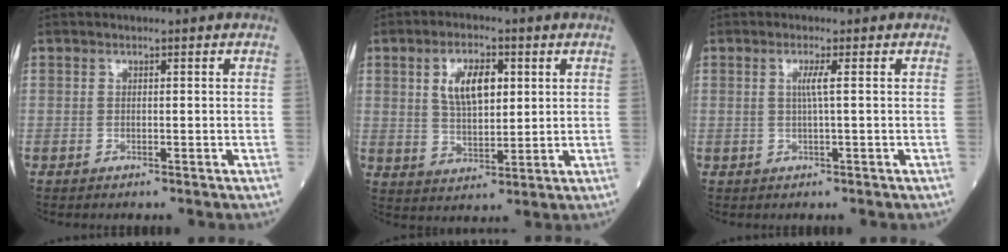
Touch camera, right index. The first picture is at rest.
{"total": 7.7, "force": [2.4, 3.4, 6.5], "torque": [-0.122, 0.008, 0.050]}
{"total": 1.8, "force": [0.3, -0.5, 1.7], "torque": [-0.036, 0.000, 0.005]}